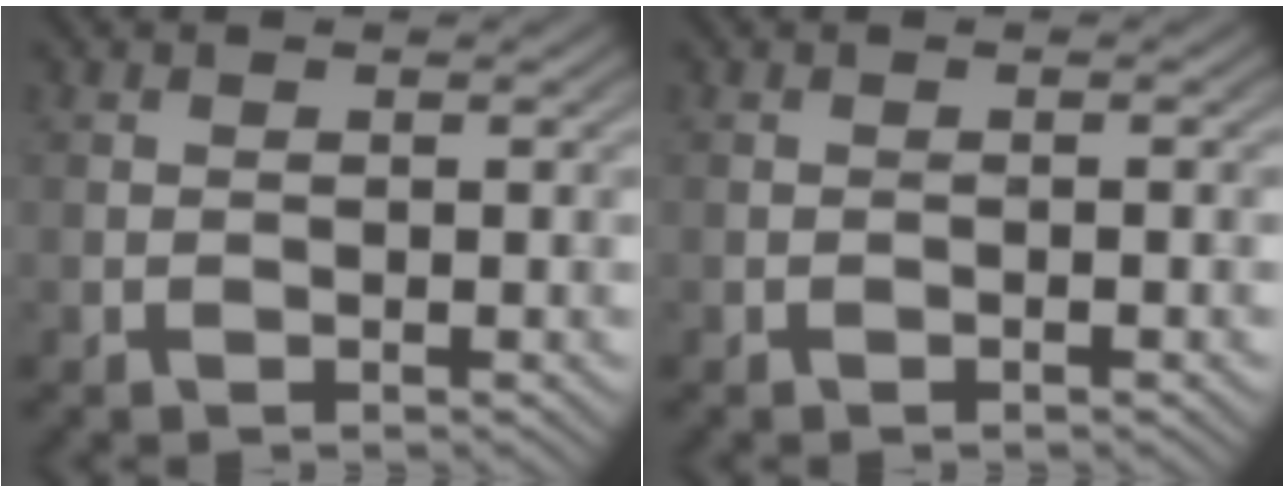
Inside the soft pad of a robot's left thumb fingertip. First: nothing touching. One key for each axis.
{"total": 0.6, "fx": -0.3, "fy": 0.0, "fz": 0.5, "tx": -0.008, "ty": 0.000, "tz": -0.006}